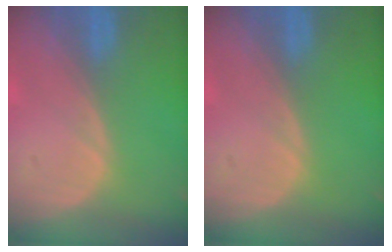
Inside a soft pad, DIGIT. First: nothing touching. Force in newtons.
{"total": 0.0}